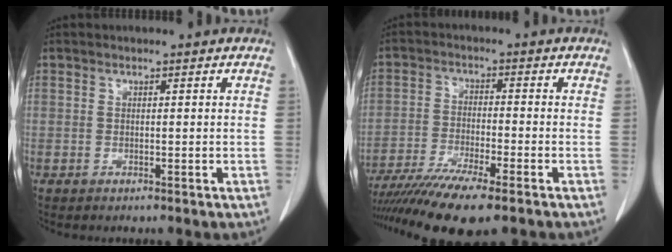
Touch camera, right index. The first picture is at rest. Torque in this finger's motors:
{"motor_torque": [1.12, -1.02, 0.45, 0.14]}